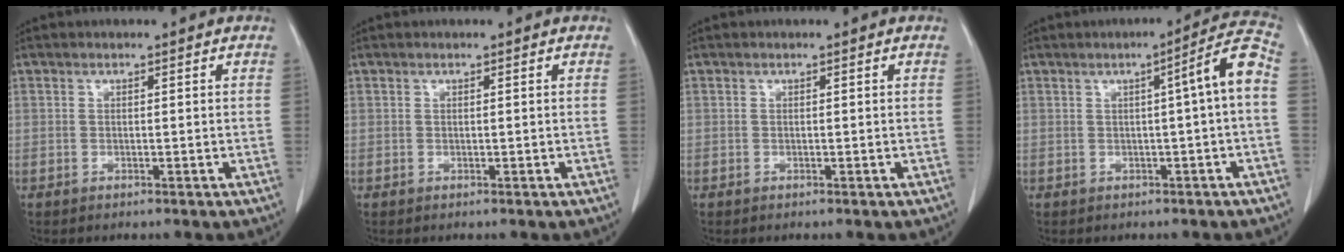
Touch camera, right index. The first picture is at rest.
{"total": 0.0}
{"total": 0.0}
{"total": 6.3, "force": [0.3, -0.6, 6.3], "torque": [-0.083, 0.012, 0.002]}